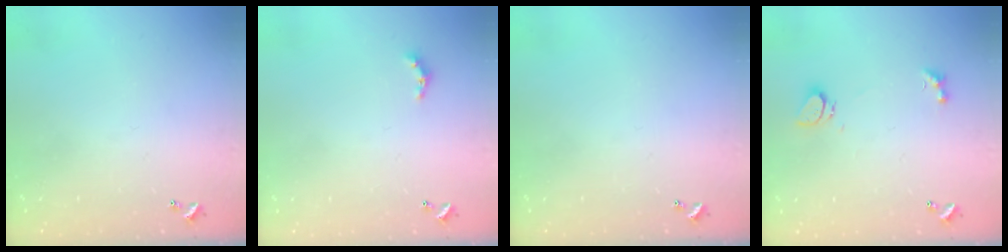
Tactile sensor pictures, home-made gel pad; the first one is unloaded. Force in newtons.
{"total": 2.8, "press": 2.7, "slide": 0.6}
{"total": 0.0}
{"total": 2.4, "press": 2.4, "slide": 0.5}